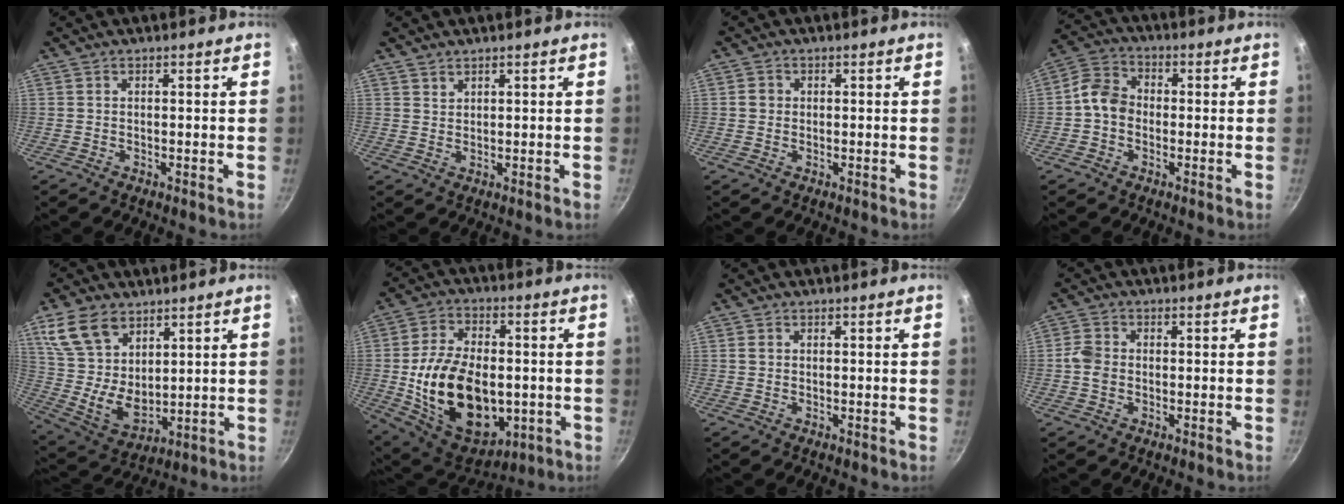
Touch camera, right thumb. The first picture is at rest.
{"total": 1.4, "force": [1.2, 0.6, 0.2], "torque": [0.002, -0.004, 0.025]}
{"total": 1.7, "force": [0.1, 1.6, 0.6], "torque": [-0.004, 0.006, -0.001]}
{"total": 6.8, "force": [-1.1, 5.5, 3.9], "torque": [-0.050, 0.024, -0.042]}
{"total": 14.8, "force": [7.6, 9.3, 8.6], "torque": [-0.151, -0.035, 0.165]}
{"total": 23.3, "force": [-2.8, 14.9, 17.7], "torque": [-0.287, 0.005, -0.029]}
{"total": 0.8, "force": [0.1, 0.7, 0.3], "torque": [-0.004, 0.004, 0.000]}
{"total": 3.5, "force": [-0.6, 2.8, 1.9], "torque": [-0.035, 0.010, -0.020]}